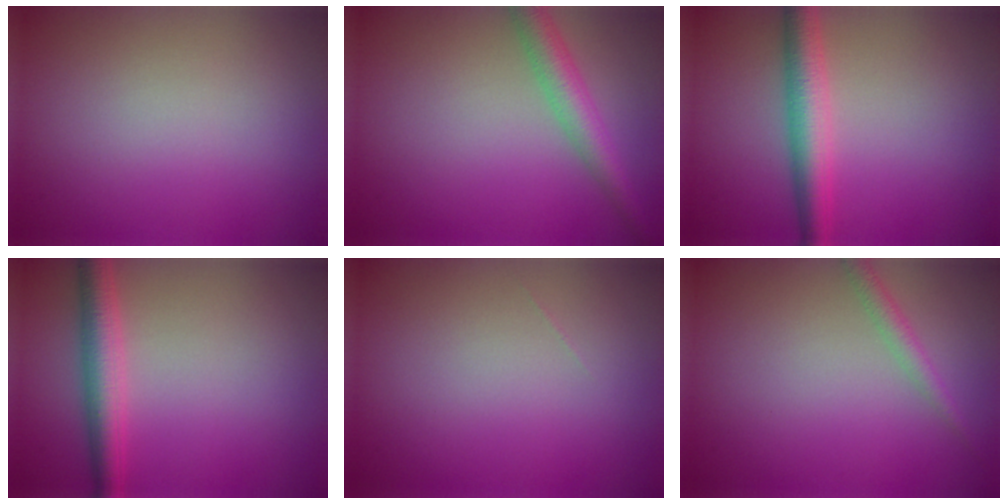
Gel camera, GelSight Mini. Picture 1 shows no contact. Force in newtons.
{"total": 3.6, "press": 3.6, "slide": 0.1}
{"total": 4.2, "press": 4.2, "slide": 0.0}
{"total": 3.8, "press": 3.8, "slide": 0.1}
{"total": 0.0}
{"total": 1.5, "press": 1.5, "slide": 0.0}